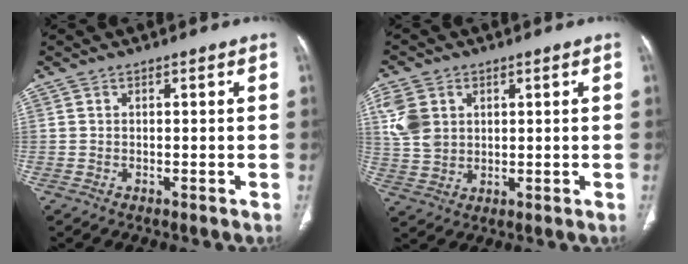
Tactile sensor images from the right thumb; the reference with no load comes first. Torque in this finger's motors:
{"motor_torque": [0.94, 0.88, 0.66, 1.02, 0.10]}